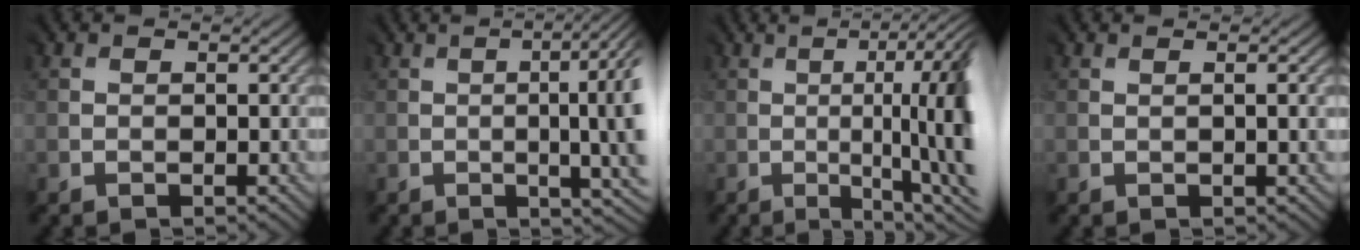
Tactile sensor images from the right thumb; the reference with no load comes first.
{"total": 10.4, "force": [-0.3, 3.2, 9.9], "torque": [-0.103, 0.006, -0.002]}
{"total": 14.3, "force": [-0.6, 3.7, 13.8], "torque": [-0.156, 0.005, 0.000]}
{"total": 0.8, "force": [0.4, -0.1, 0.6], "torque": [-0.003, 0.004, 0.003]}